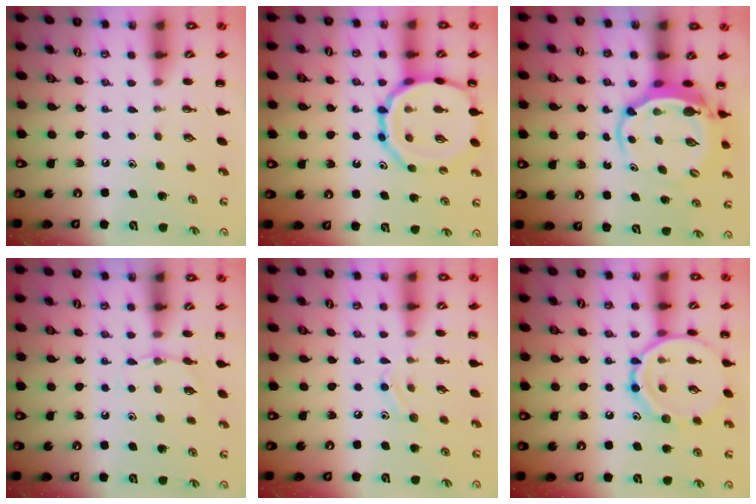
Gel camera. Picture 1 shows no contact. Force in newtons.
{"total": 16.6, "press": 16.5, "slide": 2.1}
{"total": 6.1, "press": 5.9, "slide": 1.6}
{"total": 4.6, "press": 4.3, "slide": 1.7}
{"total": 8.9, "press": 8.7, "slide": 1.9}
{"total": 14.3, "press": 14.2, "slide": 0.8}